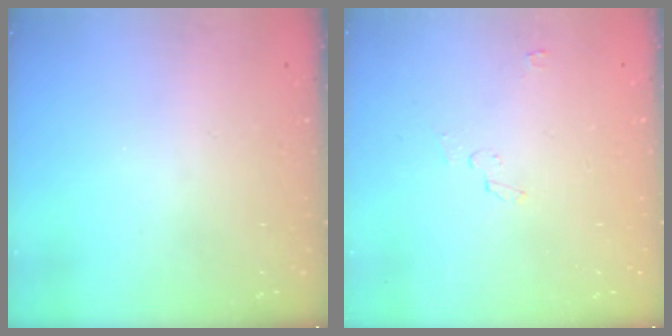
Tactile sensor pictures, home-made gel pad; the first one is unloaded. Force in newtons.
{"total": 2.5, "press": 2.5, "slide": 0.3}